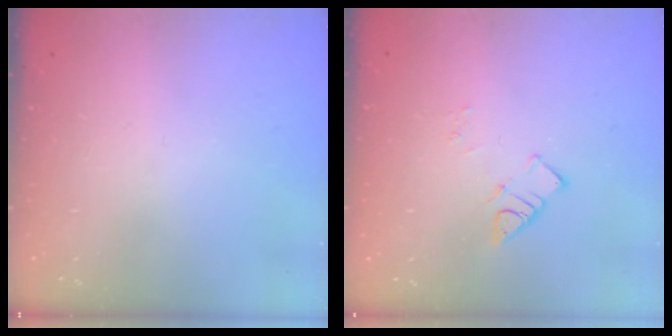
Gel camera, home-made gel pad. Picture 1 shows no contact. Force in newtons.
{"total": 5.3, "press": 5.2, "slide": 0.5}